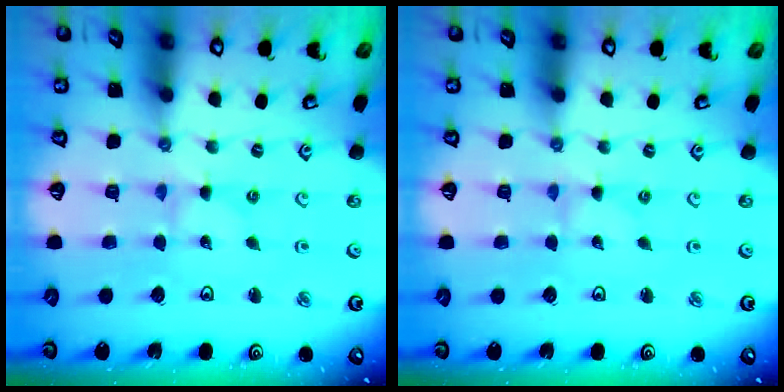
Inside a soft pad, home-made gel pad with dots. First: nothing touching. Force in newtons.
{"total": 0.0}